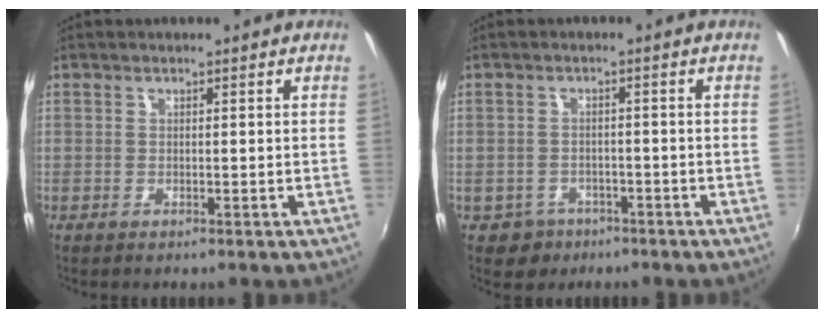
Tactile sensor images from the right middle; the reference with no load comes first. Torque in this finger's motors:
{"motor_torque": [0.13, -0.14, -0.01, -0.01]}